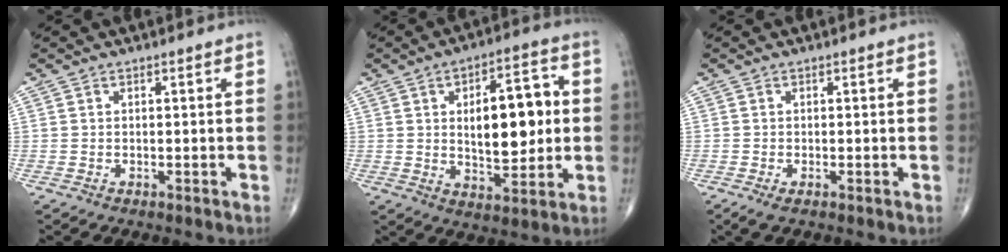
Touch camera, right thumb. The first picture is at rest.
{"total": 15.1, "force": [1.6, 7.2, 13.2], "torque": [-0.164, 0.006, 0.027]}
{"total": 1.3, "force": [-0.7, 0.4, 1.1], "torque": [-0.030, -0.006, -0.016]}